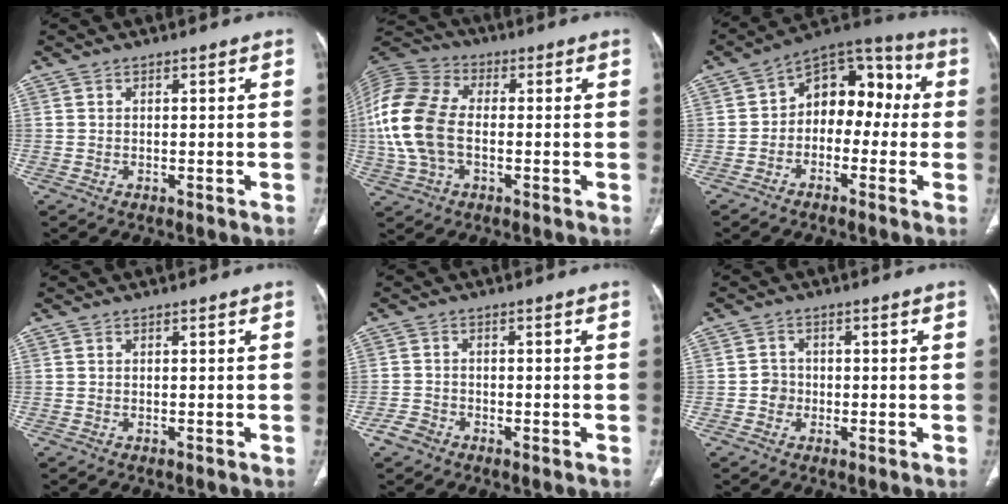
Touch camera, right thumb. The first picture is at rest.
{"total": 15.9, "force": [-1.1, 10.1, 12.3], "torque": [-0.275, 0.025, -0.022]}
{"total": 12.5, "force": [-0.4, 8.7, 9.0], "torque": [-0.077, 0.052, -0.027]}
{"total": 0.0}
{"total": 2.5, "force": [-1.7, 1.8, 0.7], "torque": [-0.011, 0.010, -0.032]}
{"total": 2.7, "force": [-0.6, 2.5, 0.7], "torque": [0.003, 0.009, -0.015]}